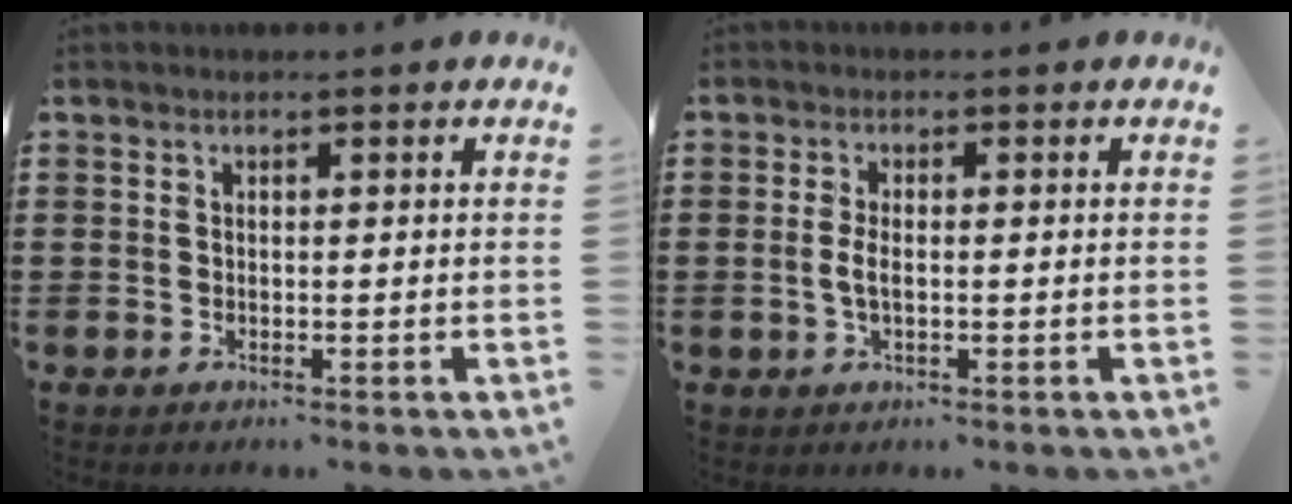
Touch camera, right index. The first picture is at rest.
{"total": 2.6, "force": [-0.2, 1.0, 2.4], "torque": [-0.059, -0.006, -0.009]}